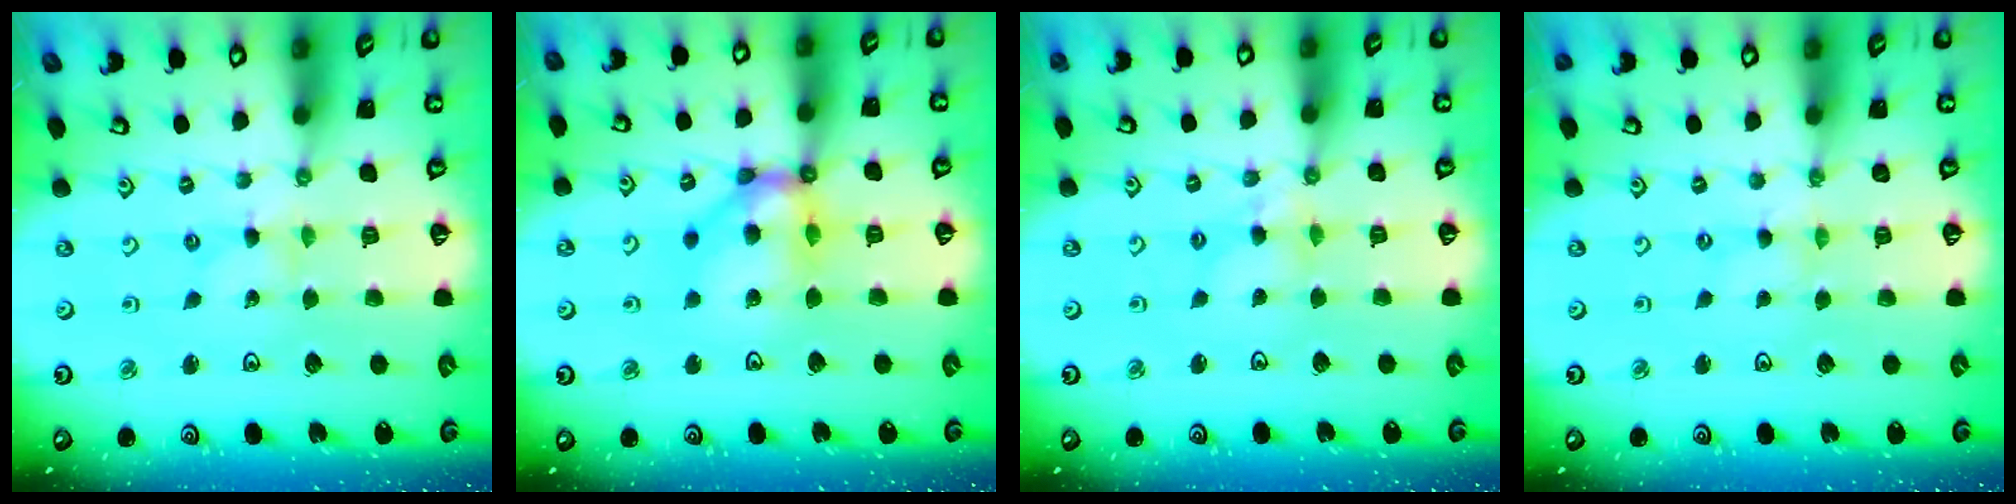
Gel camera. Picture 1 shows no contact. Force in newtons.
{"total": 12.7, "press": 12.6, "slide": 1.4}
{"total": 4.9, "press": 4.8, "slide": 0.5}
{"total": 0.0}